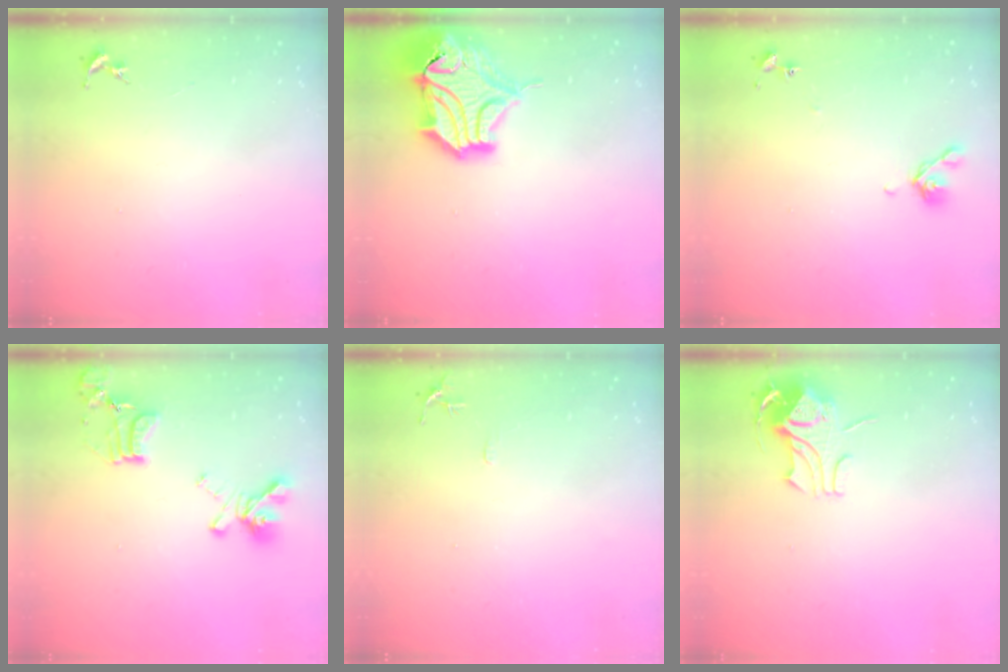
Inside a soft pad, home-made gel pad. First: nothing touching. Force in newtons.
{"total": 20.0, "press": 19.8, "slide": 2.7}
{"total": 7.1, "press": 7.0, "slide": 0.8}
{"total": 16.9, "press": 16.8, "slide": 1.2}
{"total": 5.3, "press": 5.2, "slide": 0.6}
{"total": 8.9, "press": 8.9, "slide": 0.7}